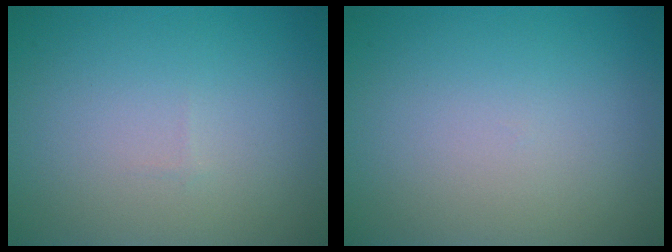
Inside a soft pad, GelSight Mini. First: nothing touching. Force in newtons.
{"total": 0.0}